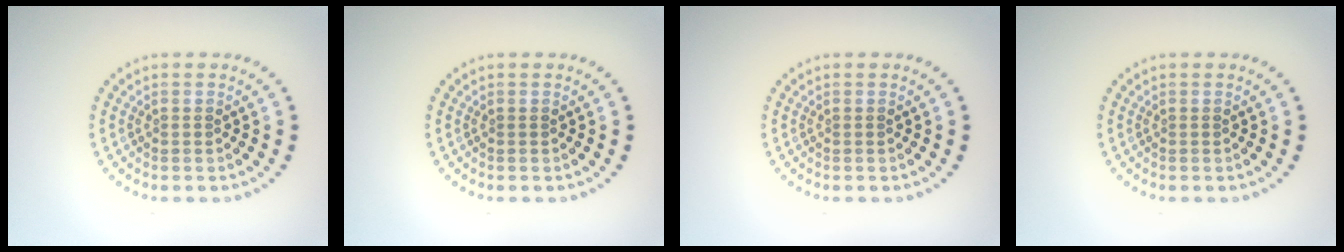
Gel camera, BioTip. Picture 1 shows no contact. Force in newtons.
{"total": 0.0}
{"total": 0.0}
{"total": 0.0}